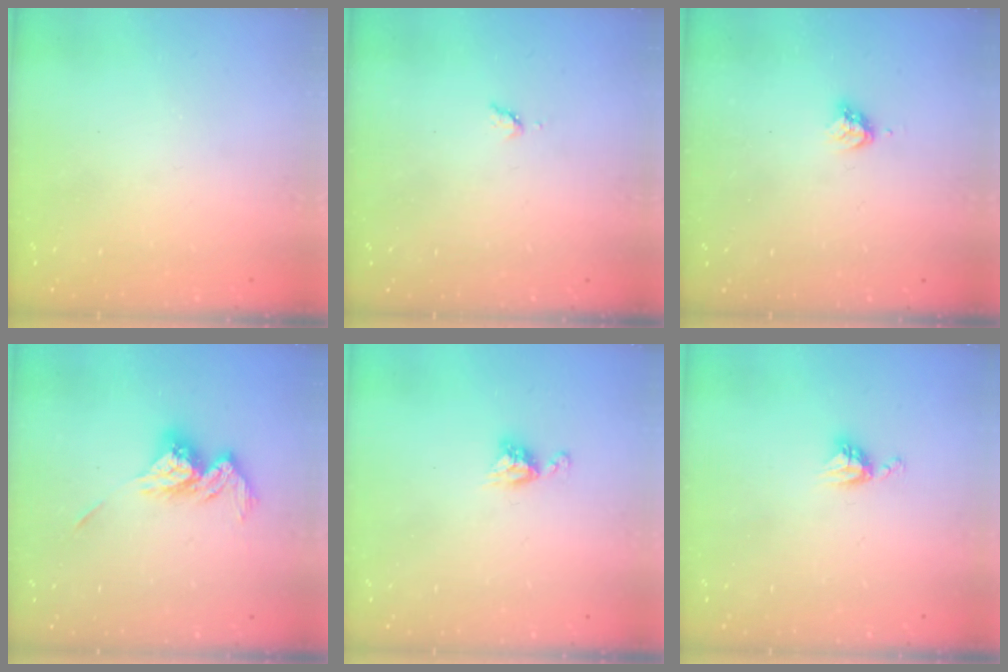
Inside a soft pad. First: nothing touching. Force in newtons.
{"total": 3.5, "press": 3.5, "slide": 0.5}
{"total": 3.2, "press": 3.2, "slide": 0.5}
{"total": 11.4, "press": 11.4, "slide": 0.6}
{"total": 6.5, "press": 6.5, "slide": 0.5}
{"total": 5.4, "press": 5.4, "slide": 0.5}